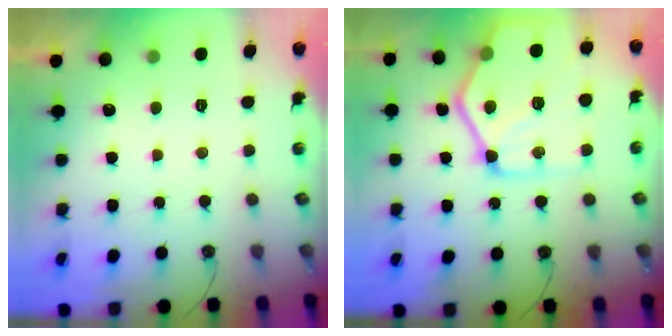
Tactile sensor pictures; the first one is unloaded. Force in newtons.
{"total": 21.2, "press": 21.1, "slide": 2.6}